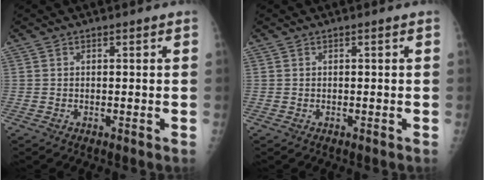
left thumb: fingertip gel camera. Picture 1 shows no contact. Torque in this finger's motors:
{"motor_torque": [0.00, 0.00, 0.04, -0.05, 0.00]}